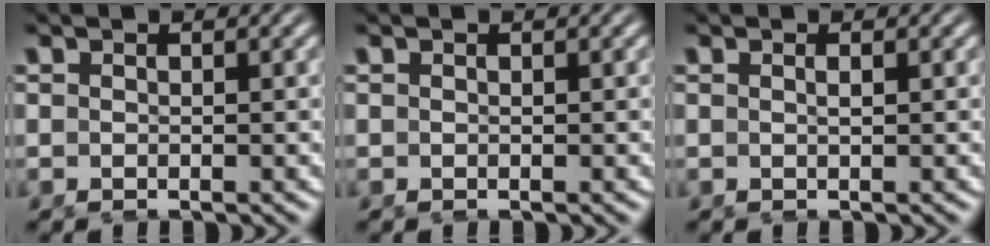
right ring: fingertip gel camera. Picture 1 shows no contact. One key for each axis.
{"total": 0.0}
{"total": 0.8, "fx": -0.1, "fy": -0.7, "fz": 0.5, "tx": -0.008, "ty": -0.005, "tz": 0.003}